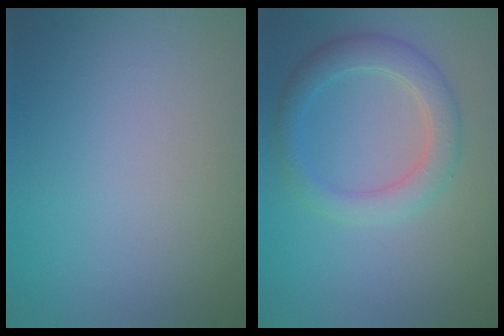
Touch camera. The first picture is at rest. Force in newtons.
{"total": 3.4, "press": 3.4, "slide": 0.2}